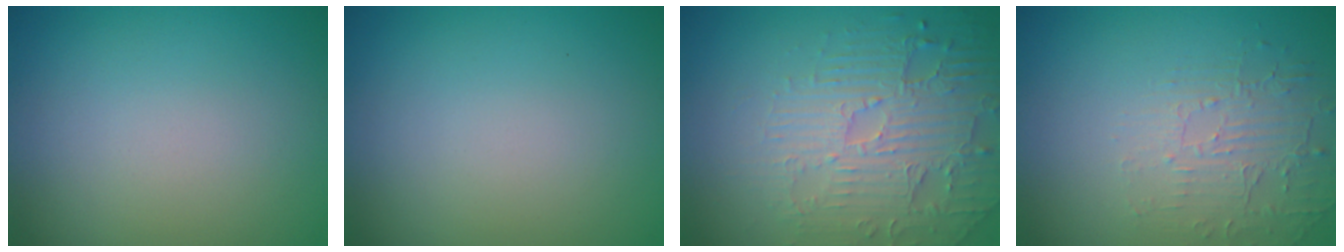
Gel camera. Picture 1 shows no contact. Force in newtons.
{"total": 0.0}
{"total": 4.4, "press": 4.1, "slide": 1.5}
{"total": 1.9, "press": 1.0, "slide": 1.6}